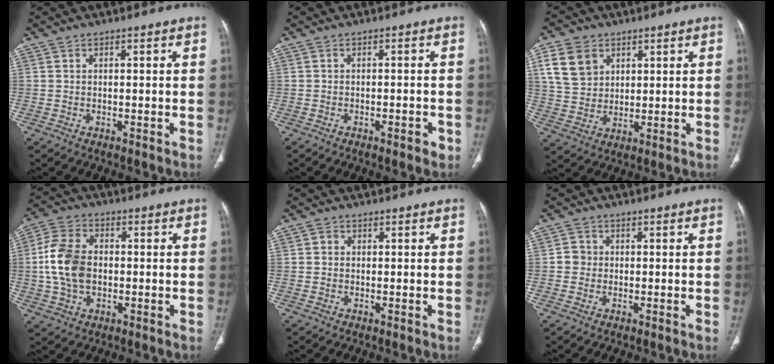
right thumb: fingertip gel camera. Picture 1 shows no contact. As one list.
[{"total": 2.3, "force": [-1.3, 0.7, 1.8], "torque": [-0.024, 0.005, -0.016]}, {"total": 9.8, "force": [4.2, 7.5, 4.8], "torque": [-0.075, -0.011, 0.089]}, {"total": 11.4, "force": [-0.1, 7.8, 8.2], "torque": [-0.156, 0.013, -0.004]}, {"total": 1.3, "force": [0.2, 1.2, 0.3], "torque": [0.000, 0.002, 0.003]}, {"total": 2.5, "force": [-0.2, 2.4, 0.6], "torque": [0.005, 0.008, -0.007]}]